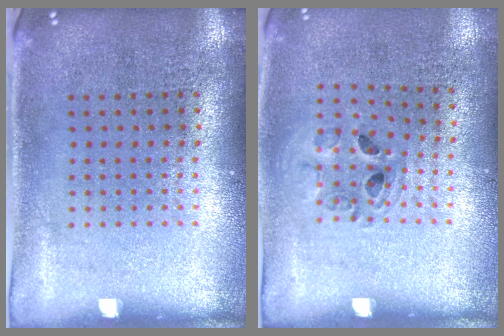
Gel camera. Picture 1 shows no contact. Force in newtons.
{"total": 0.9, "press": 0.9, "slide": 0.2}